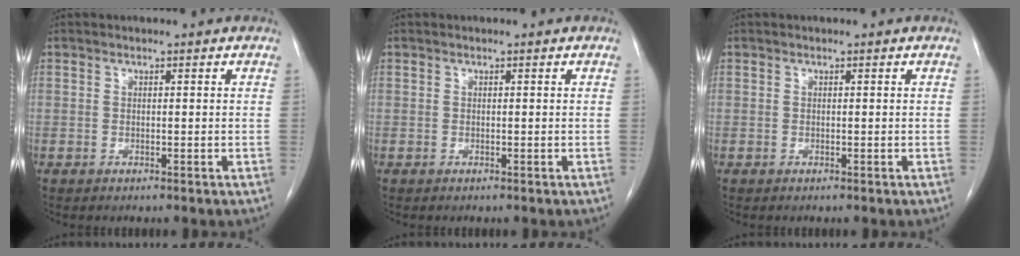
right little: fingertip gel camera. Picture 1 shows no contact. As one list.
[{"total": 0.0}, {"total": 0.0}]